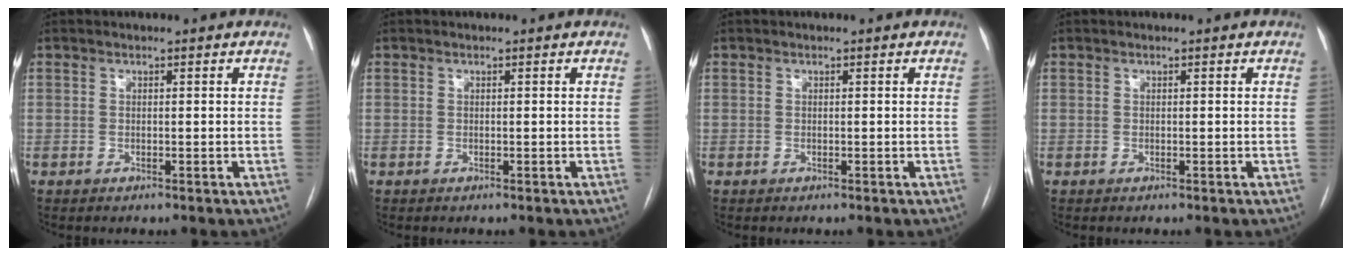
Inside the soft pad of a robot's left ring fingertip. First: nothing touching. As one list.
[{"total": 0.0}, {"total": 0.0}, {"total": 0.0}]